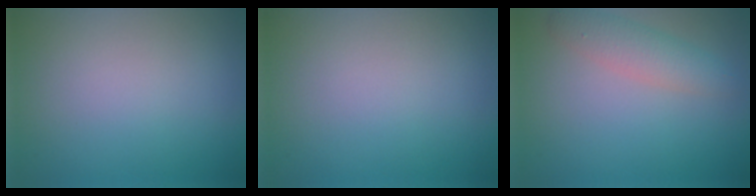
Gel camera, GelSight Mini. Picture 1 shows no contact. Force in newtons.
{"total": 0.0}
{"total": 2.8, "press": 2.8, "slide": 0.1}